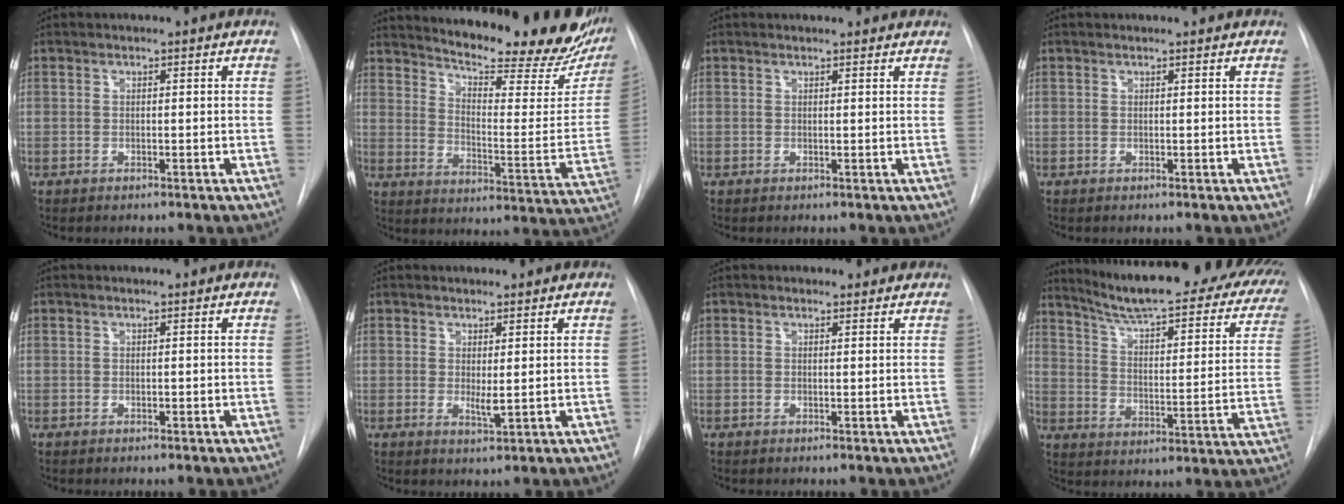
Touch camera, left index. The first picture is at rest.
{"total": 25.8, "force": [22.2, 5.1, 12.0], "torque": [-0.178, -0.078, 0.276]}
{"total": 3.9, "force": [3.7, 0.9, 0.8], "torque": [-0.013, 0.015, 0.035]}
{"total": 1.3, "force": [1.2, 0.2, 0.2], "torque": [-0.011, 0.011, 0.015]}
{"total": 0.0}
{"total": 2.1, "force": [0.6, 0.5, 2.0], "torque": [-0.035, -0.008, 0.015]}
{"total": 1.5, "force": [1.4, 0.6, 0.0], "torque": [-0.004, 0.002, 0.011]}
{"total": 27.4, "force": [22.4, 5.0, 14.8], "torque": [-0.200, -0.042, 0.278]}